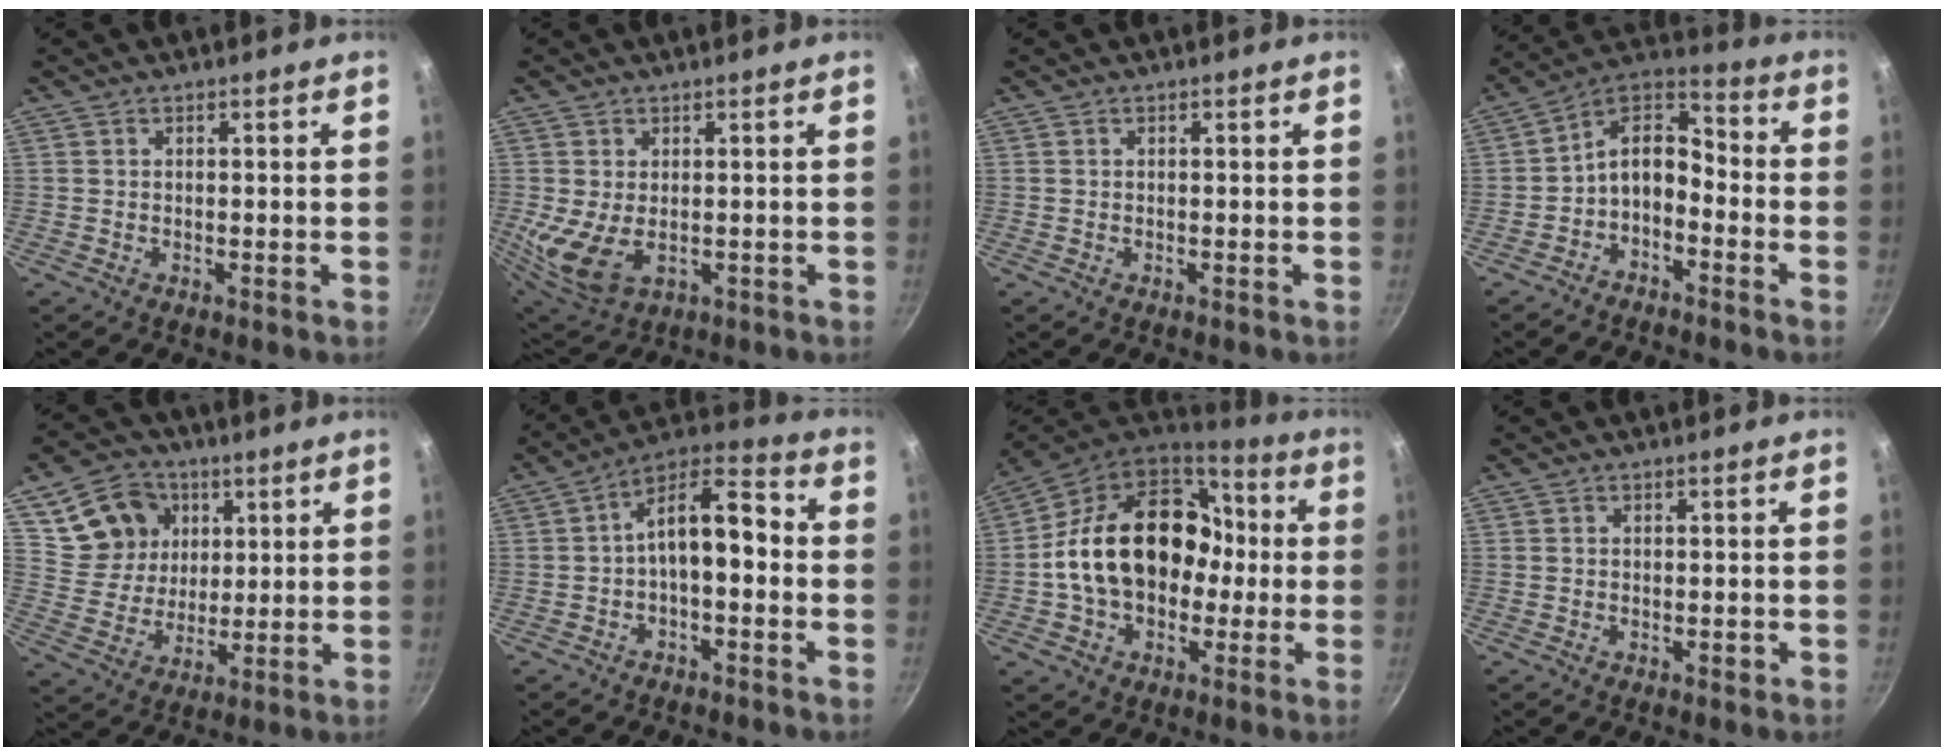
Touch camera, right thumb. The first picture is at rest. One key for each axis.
{"total": 9.2, "fx": -0.3, "fy": 5.8, "fz": 7.2, "tx": -0.140, "ty": -0.022, "tz": 0.007}
{"total": 0.0}
{"total": 9.6, "fx": -3.7, "fy": 6.0, "fz": 6.5, "tx": -0.104, "ty": 0.073, "tz": -0.077}
{"total": 10.4, "fx": 5.1, "fy": 8.6, "fz": 3.1, "tx": -0.026, "ty": -0.028, "tz": 0.098}
{"total": 10.9, "fx": -1.3, "fy": 5.4, "fz": 9.4, "tx": -0.136, "ty": 0.054, "tz": -0.031}
{"total": 23.6, "fx": -0.1, "fy": 17.2, "fz": 16.2, "tx": -0.255, "ty": 0.057, "tz": 0.001}
{"total": 0.9, "fx": -0.4, "fy": 0.6, "fz": 0.6, "tx": -0.007, "ty": 0.003, "tz": -0.007}